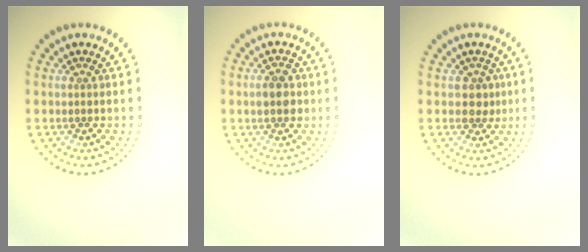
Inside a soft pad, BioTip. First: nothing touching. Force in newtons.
{"total": 2.7, "press": 2.7, "slide": 0.1}
{"total": 1.7, "press": 1.5, "slide": 0.8}